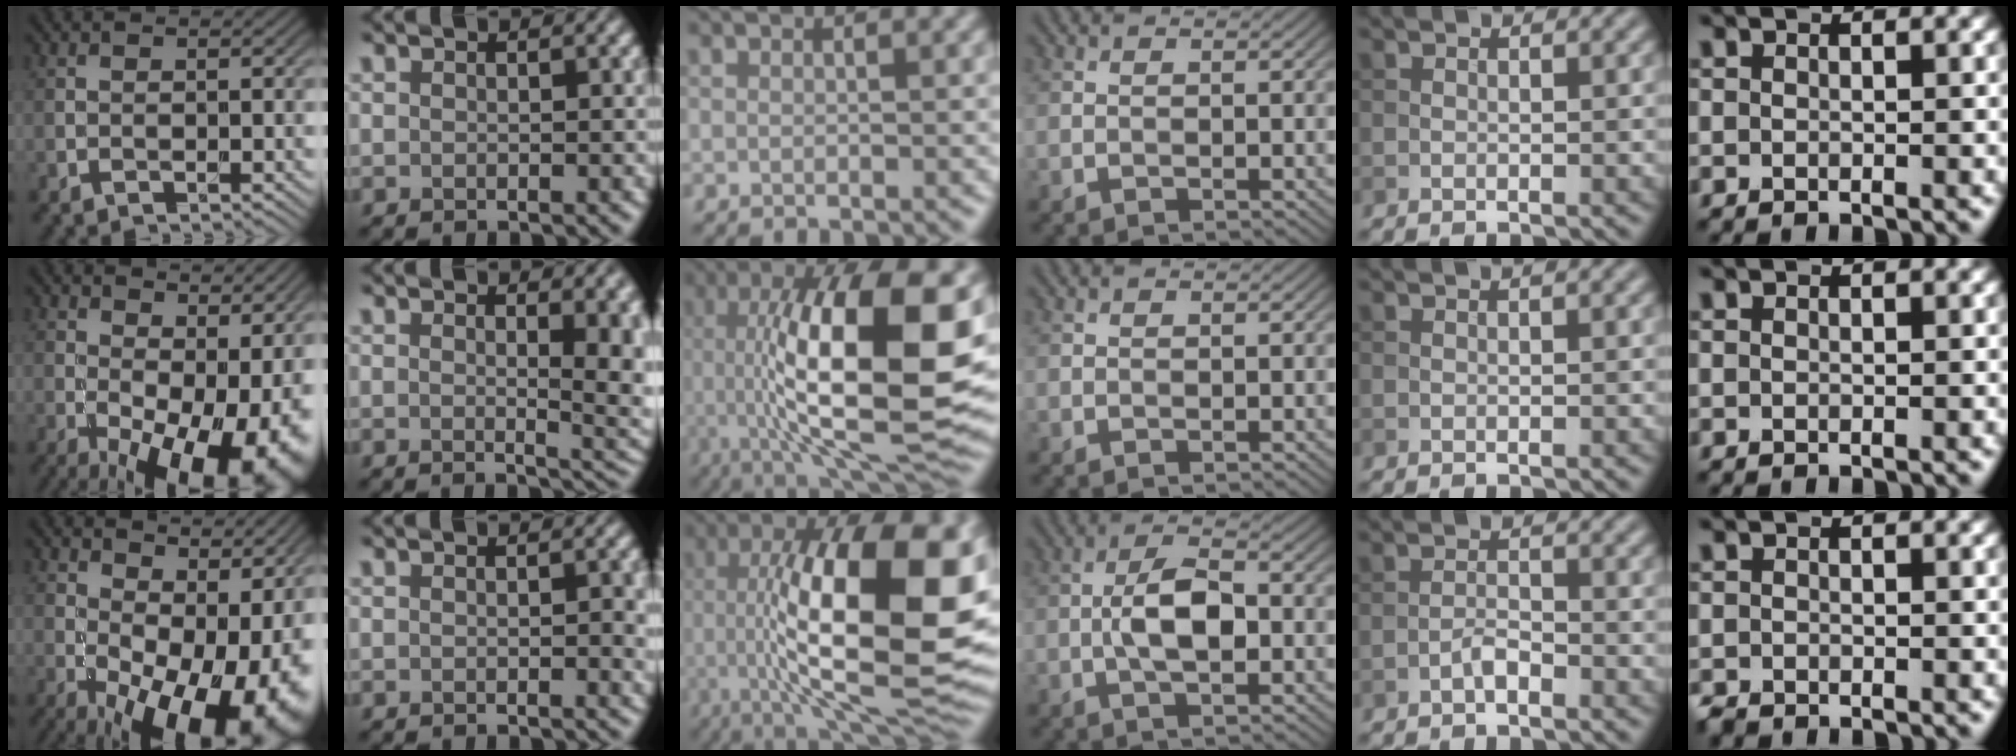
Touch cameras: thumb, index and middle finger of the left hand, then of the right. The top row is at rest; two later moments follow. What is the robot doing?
{"motion": "unscrew", "object": "dispenser bottle"}